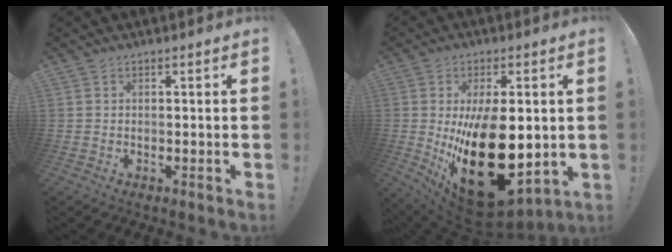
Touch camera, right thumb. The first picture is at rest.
{"total": 27.5, "force": [-1.4, 14.3, 23.4], "torque": [-0.381, -0.027, 0.009]}